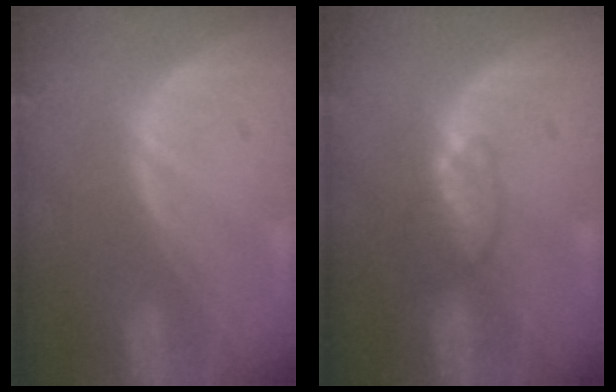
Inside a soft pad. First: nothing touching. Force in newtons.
{"total": 3.3, "press": 3.1, "slide": 1.1}